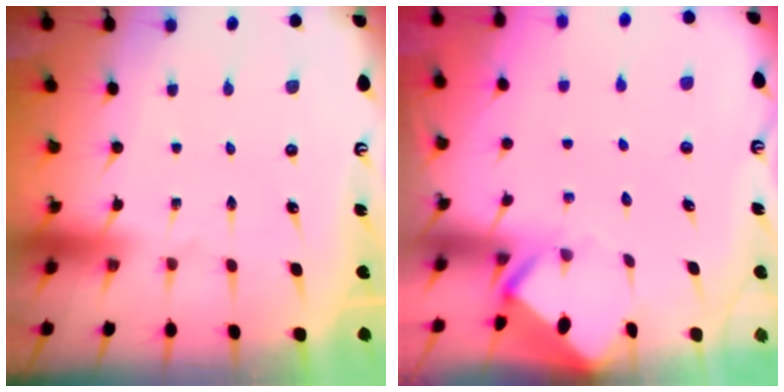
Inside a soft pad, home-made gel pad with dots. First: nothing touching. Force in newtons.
{"total": 3.5, "press": 3.5, "slide": 0.3}